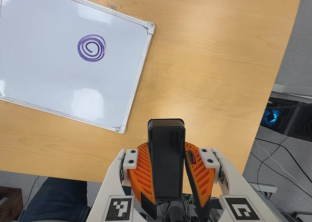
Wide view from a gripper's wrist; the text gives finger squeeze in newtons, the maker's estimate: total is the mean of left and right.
{"total": 10.1, "left": 8.1, "right": 12.1}